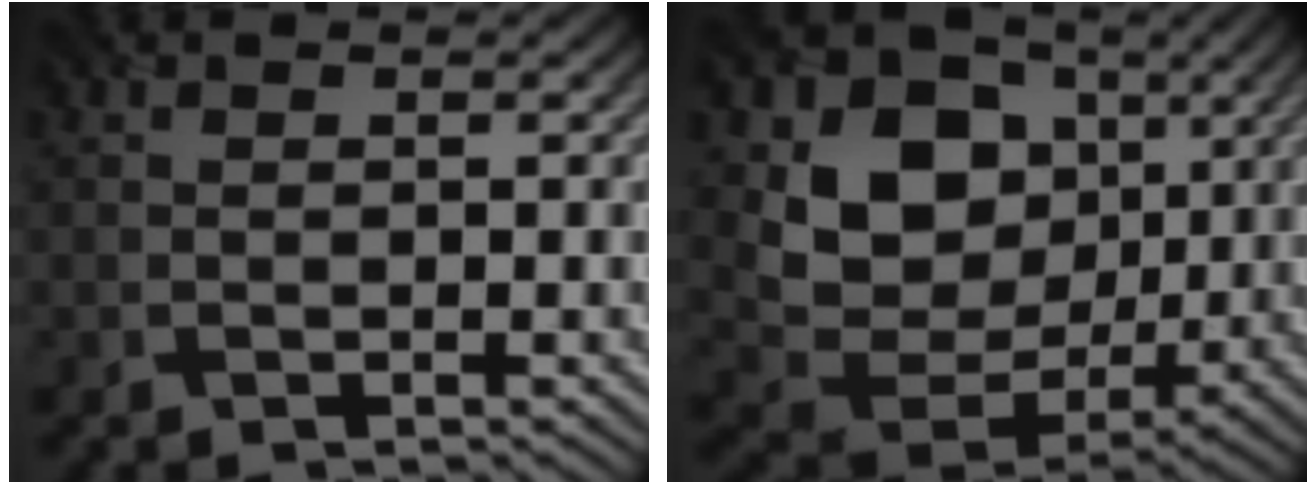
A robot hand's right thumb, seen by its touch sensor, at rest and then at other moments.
{"total": 12.8, "force": [3.2, 10.2, 7.0], "torque": [-0.144, -0.010, 0.050]}